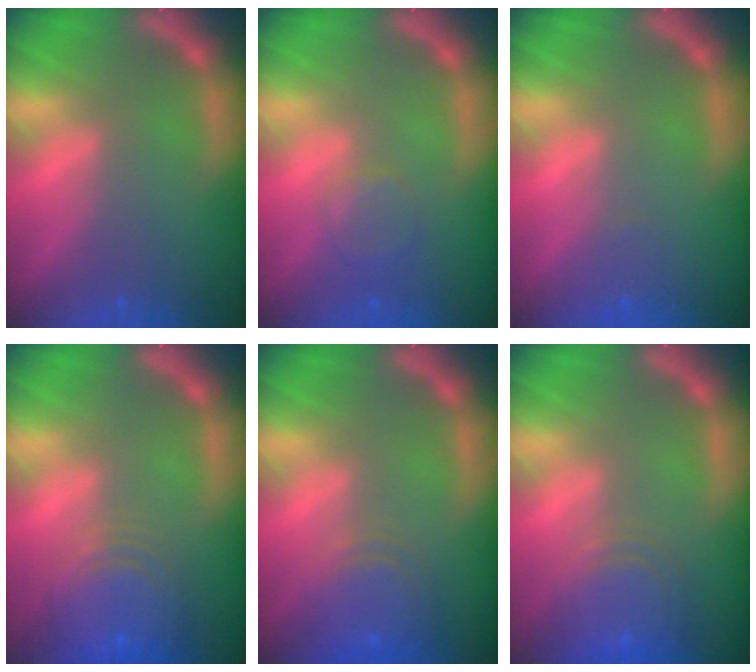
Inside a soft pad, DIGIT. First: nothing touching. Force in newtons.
{"total": 2.4}
{"total": 1.0}
{"total": 8.5}
{"total": 6.1}
{"total": 6.5}